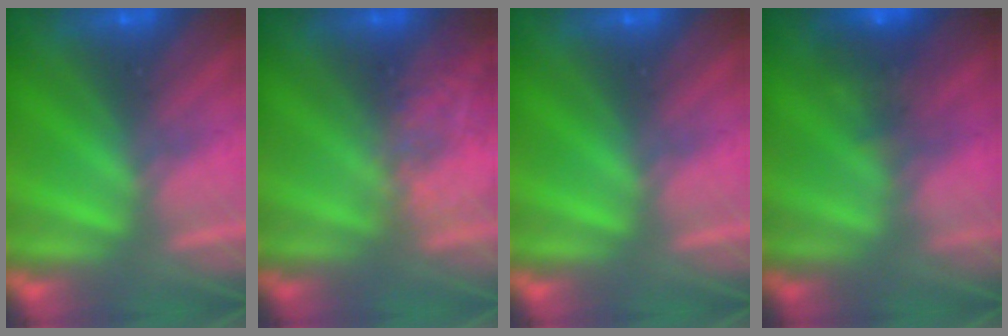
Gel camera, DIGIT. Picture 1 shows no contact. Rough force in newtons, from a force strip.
{"total": 2.2}
{"total": 0.0}
{"total": 4.7}